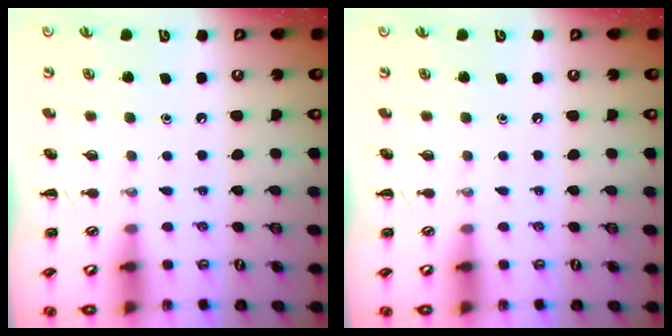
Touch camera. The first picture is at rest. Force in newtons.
{"total": 0.0}